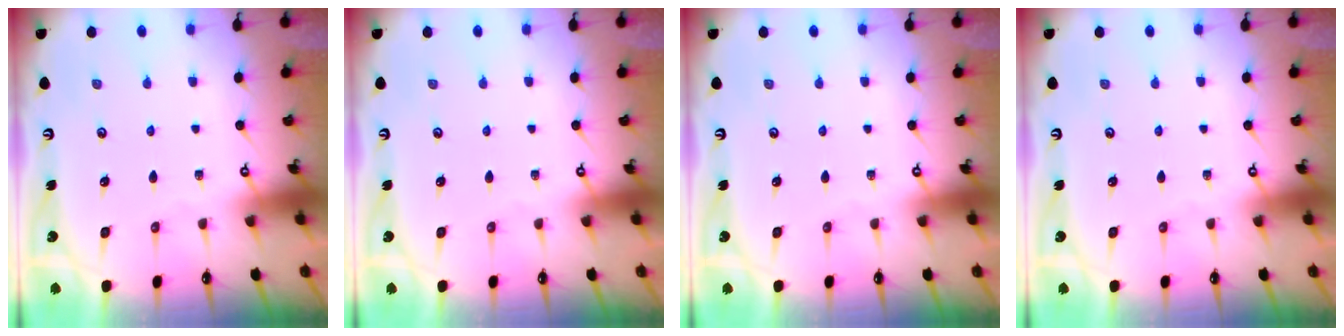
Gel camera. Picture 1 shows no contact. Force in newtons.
{"total": 0.0}
{"total": 0.0}
{"total": 0.0}